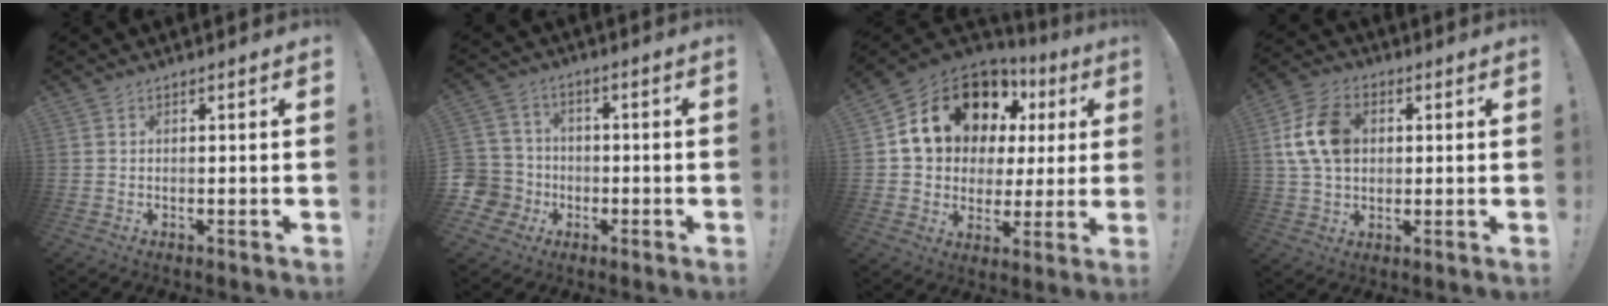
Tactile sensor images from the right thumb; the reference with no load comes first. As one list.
[{"total": 9.0, "force": [-2.3, 8.5, 2.0], "torque": [-0.047, 0.019, -0.036]}, {"total": 17.0, "force": [9.0, 11.6, 8.5], "torque": [-0.134, -0.051, 0.180]}, {"total": 13.8, "force": [2.6, 10.0, 9.2], "torque": [-0.158, 0.008, 0.051]}]